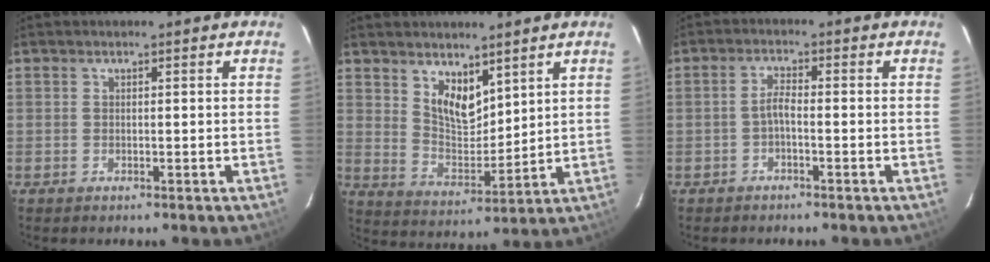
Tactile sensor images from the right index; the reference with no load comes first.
{"total": 8.4, "force": [5.4, 4.2, 4.9], "torque": [-0.076, -0.001, 0.109]}
{"total": 2.4, "force": [-1.1, 0.5, 2.1], "torque": [-0.046, 0.011, -0.024]}